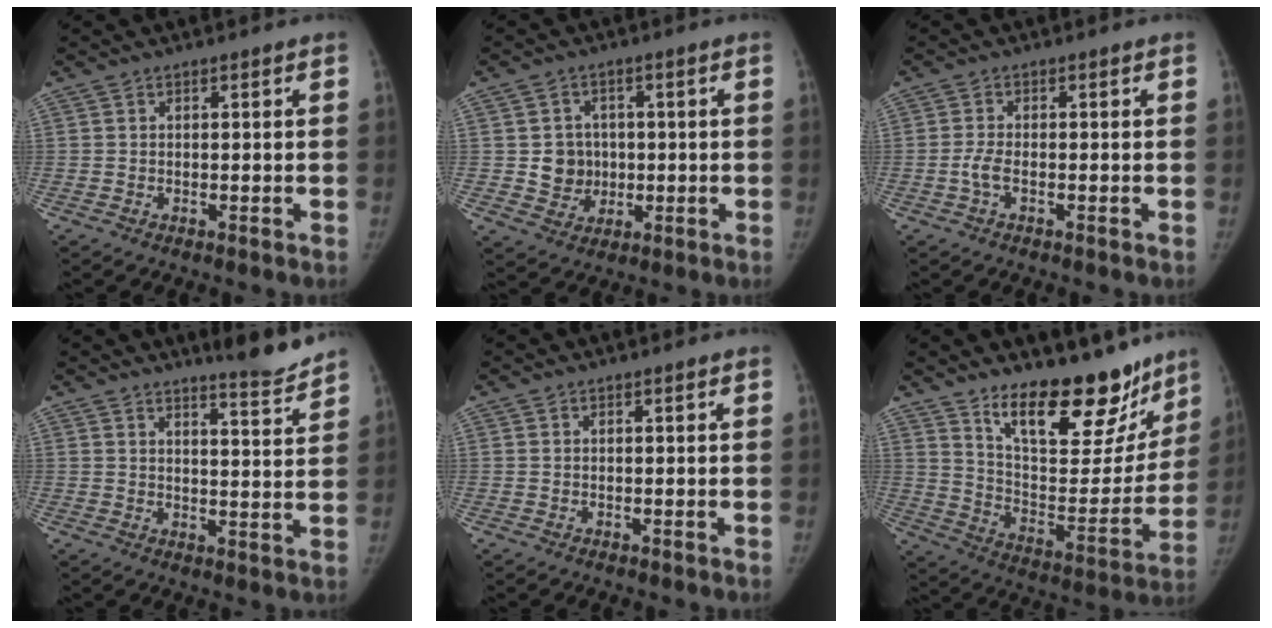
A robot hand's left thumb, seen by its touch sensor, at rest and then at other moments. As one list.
[{"total": 6.4, "force": [0.1, 5.9, 2.3], "torque": [-0.006, 0.005, 0.006]}, {"total": 2.3, "force": [-0.7, 0.9, 2.0], "torque": [-0.048, 0.004, -0.016]}, {"total": 6.6, "force": [6.1, 0.2, 2.4], "torque": [-0.028, -0.059, 0.083]}, {"total": 0.0}, {"total": 23.4, "force": [16.8, 9.5, 13.3], "torque": [-0.133, -0.104, 0.263]}]